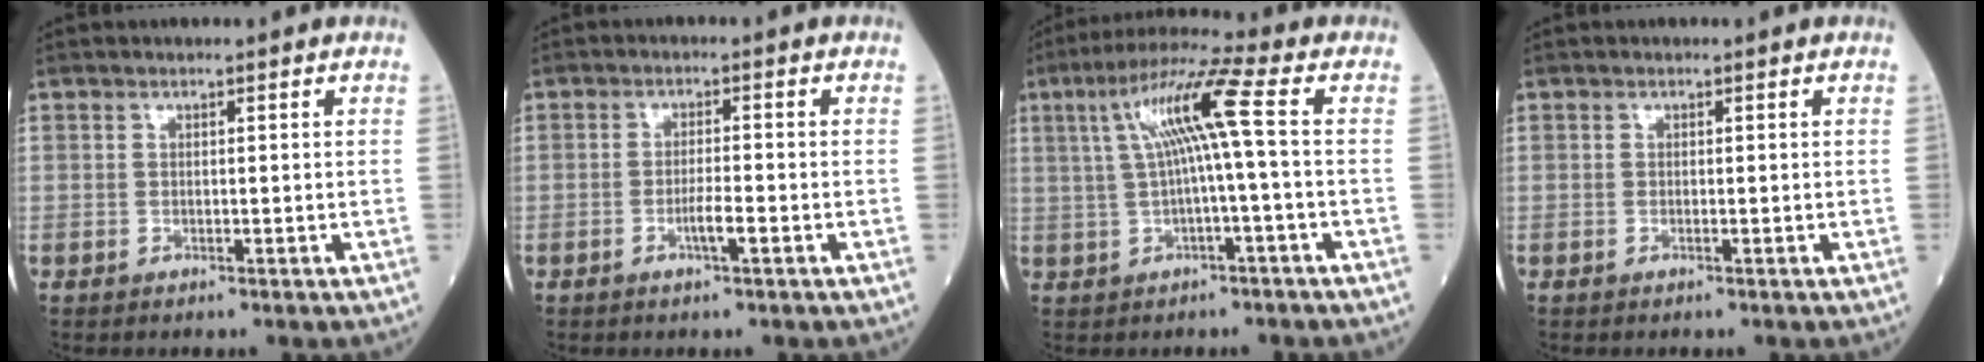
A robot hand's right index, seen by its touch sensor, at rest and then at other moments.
{"total": 3.0, "force": [-1.3, 0.2, 2.7], "torque": [-0.050, -0.002, -0.024]}
{"total": 9.3, "force": [1.2, -0.7, 9.2], "torque": [-0.170, 0.029, 0.024]}
{"total": 0.0}